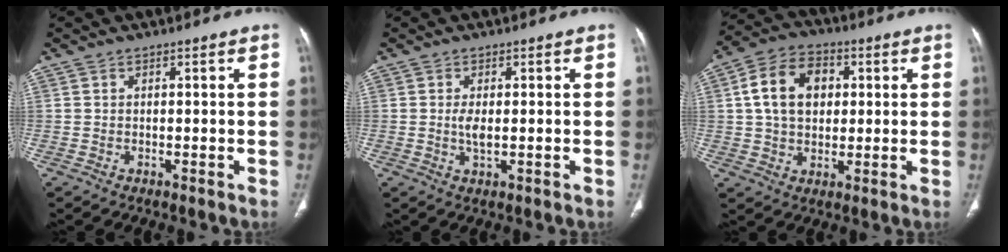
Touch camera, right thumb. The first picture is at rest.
{"total": 2.6, "force": [0.0, 0.9, 2.5], "torque": [-0.056, -0.006, 0.000]}
{"total": 12.5, "force": [2.5, 9.0, 8.3], "torque": [-0.122, 0.010, 0.039]}